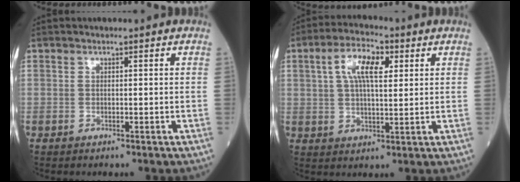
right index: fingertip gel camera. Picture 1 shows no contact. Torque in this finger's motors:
{"motor_torque": [0.50, -0.09, 0.27, 0.13]}